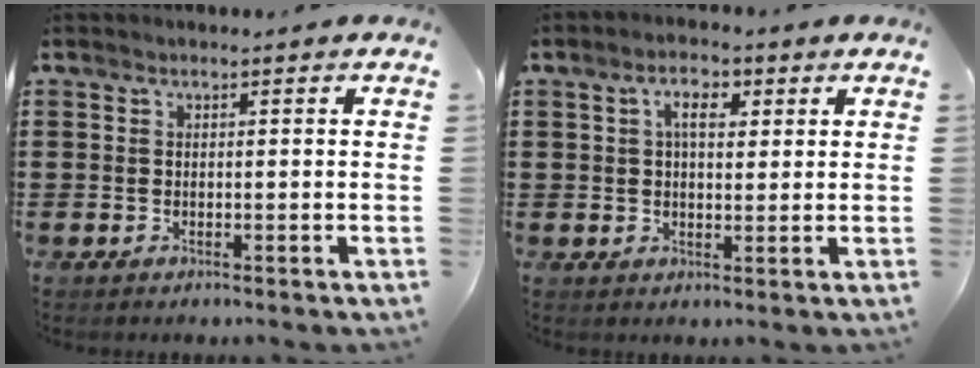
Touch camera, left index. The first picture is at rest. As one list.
[{"total": 4.4, "force": [1.6, 2.3, 3.4], "torque": [-0.061, 0.006, 0.021]}]